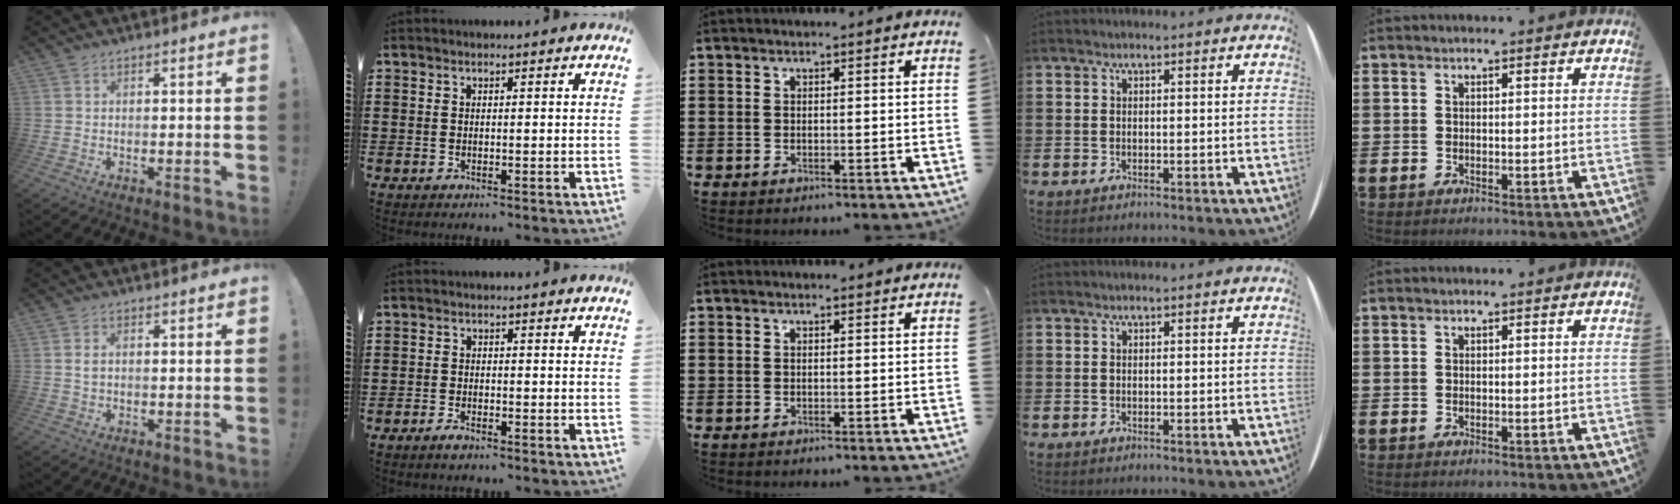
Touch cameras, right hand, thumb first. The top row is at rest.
{"thumb": {"total": 1.7, "force": [0.5, 0.9, 1.4], "torque": [-0.022, 0.001, 0.007]}, "index": {"total": 1.6, "force": [-1.4, 0.4, 0.4], "torque": [-0.011, 0.001, -0.028]}}